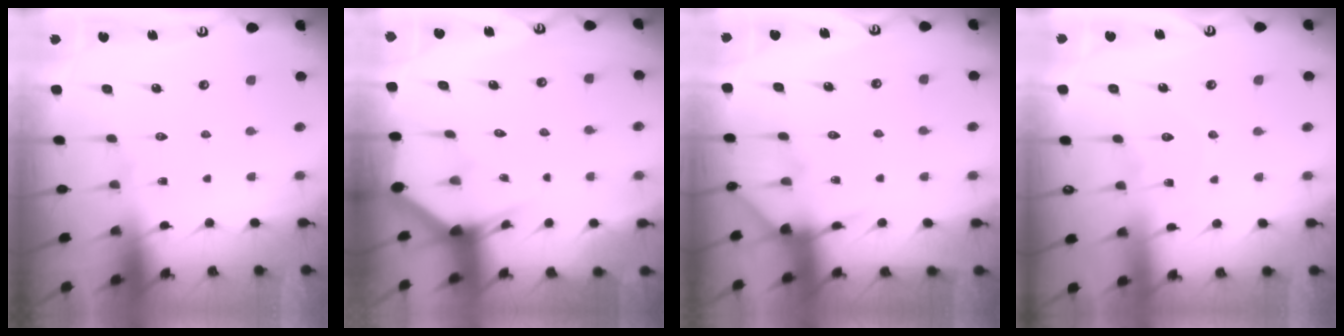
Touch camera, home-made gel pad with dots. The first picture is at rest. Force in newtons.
{"total": 2.9, "press": 2.9, "slide": 0.1}
{"total": 7.1, "press": 7.0, "slide": 0.5}
{"total": 4.7, "press": 4.6, "slide": 0.5}